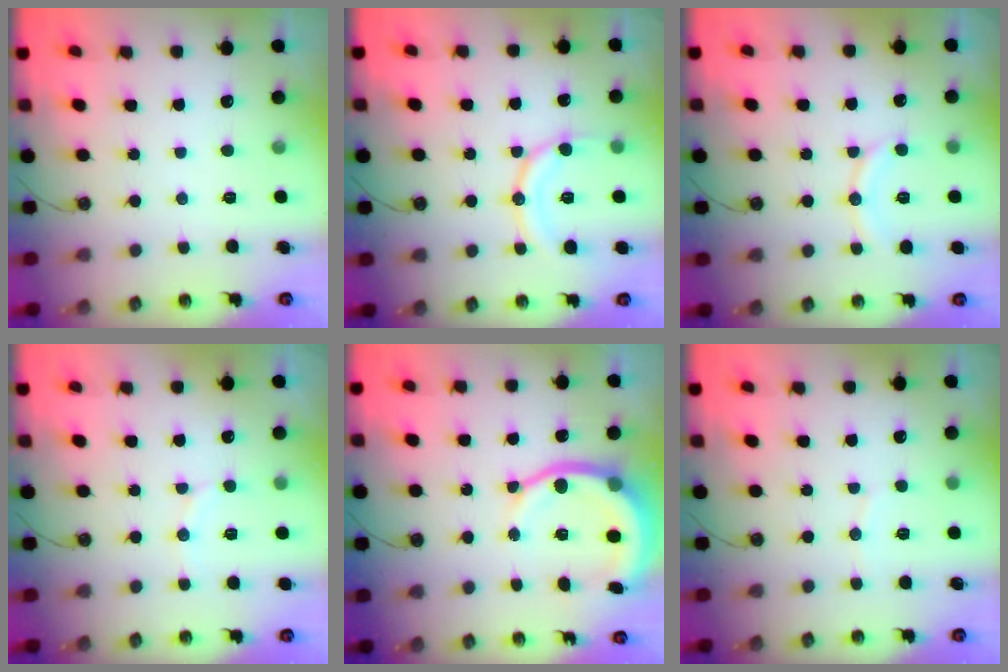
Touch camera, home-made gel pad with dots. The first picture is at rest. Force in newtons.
{"total": 12.3, "press": 12.2, "slide": 1.2}
{"total": 8.8, "press": 8.7, "slide": 0.8}
{"total": 7.1, "press": 6.9, "slide": 1.4}
{"total": 10.7, "press": 10.6, "slide": 1.5}
{"total": 4.0, "press": 3.9, "slide": 0.3}